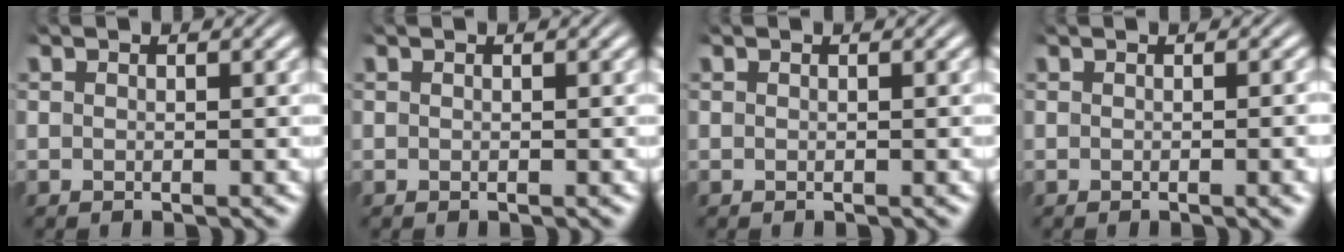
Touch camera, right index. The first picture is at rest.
{"total": 0.0}
{"total": 0.0}
{"total": 1.0, "force": [-0.3, -0.3, 0.9], "torque": [-0.009, 0.007, -0.008]}